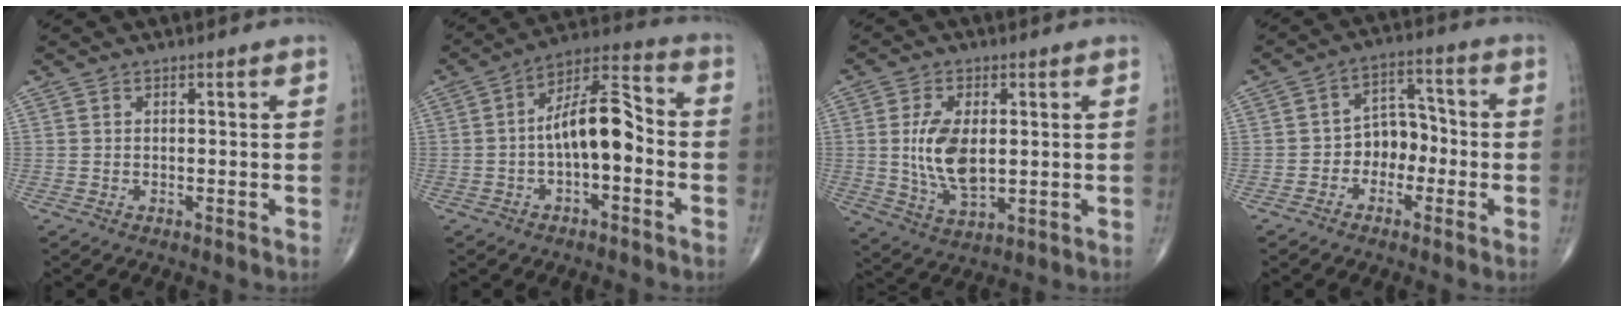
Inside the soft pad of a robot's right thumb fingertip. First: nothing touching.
{"total": 12.0, "force": [-1.8, 5.2, 10.6], "torque": [-0.169, 0.047, -0.039]}
{"total": 10.3, "force": [0.7, 5.3, 8.8], "torque": [-0.165, -0.014, 0.021]}
{"total": 6.9, "force": [-2.0, 5.1, 4.2], "torque": [-0.031, 0.037, -0.046]}